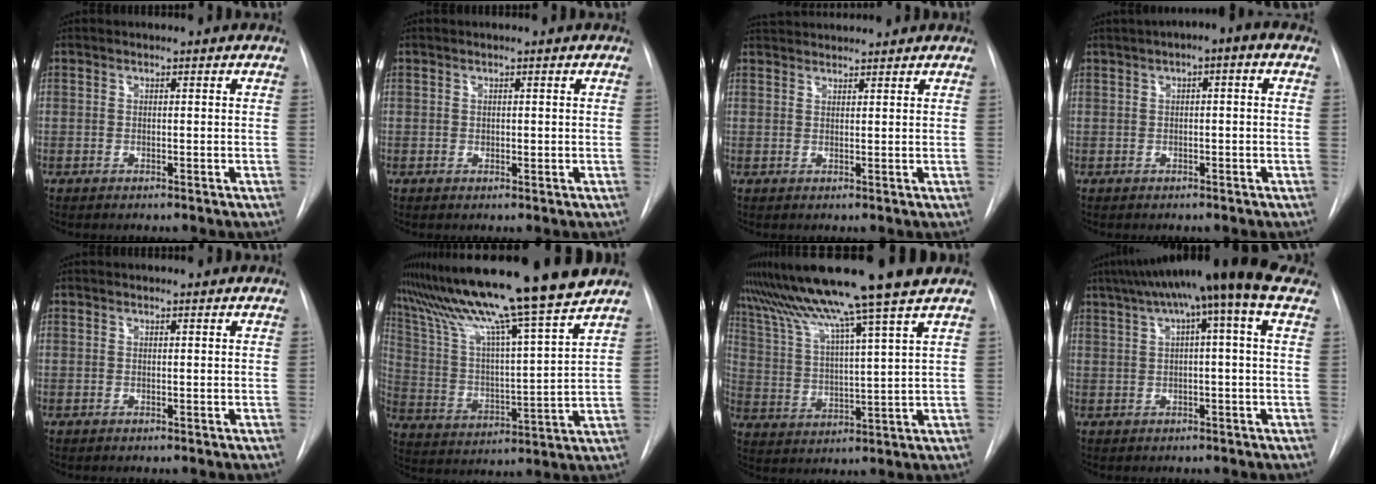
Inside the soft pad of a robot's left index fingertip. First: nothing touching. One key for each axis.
{"total": 0.5, "fx": 0.2, "fy": 0.3, "fz": 0.3, "tx": 0.001, "ty": 0.000, "tz": 0.003}
{"total": 6.0, "fx": 5.8, "fy": 0.4, "fz": 1.3, "tx": -0.024, "ty": 0.039, "tz": 0.090}
{"total": 4.2, "fx": 1.6, "fy": 0.8, "fz": 3.8, "tx": -0.055, "ty": 0.022, "tz": 0.018}
{"total": 0.9, "fx": 0.9, "fy": 0.0, "fz": 0.2, "tx": -0.005, "ty": 0.012, "tz": 0.014}
{"total": 19.6, "fx": 16.6, "fy": -1.9, "fz": 10.2, "tx": -0.184, "ty": -0.020, "tz": 0.274}
{"total": 15.5, "fx": 12.4, "fy": -2.7, "fz": 8.9, "tx": -0.155, "ty": -0.004, "tz": 0.204}
{"total": 13.8, "fx": 8.6, "fy": 0.5, "fz": 10.7, "tx": -0.178, "ty": 0.061, "tz": 0.117}